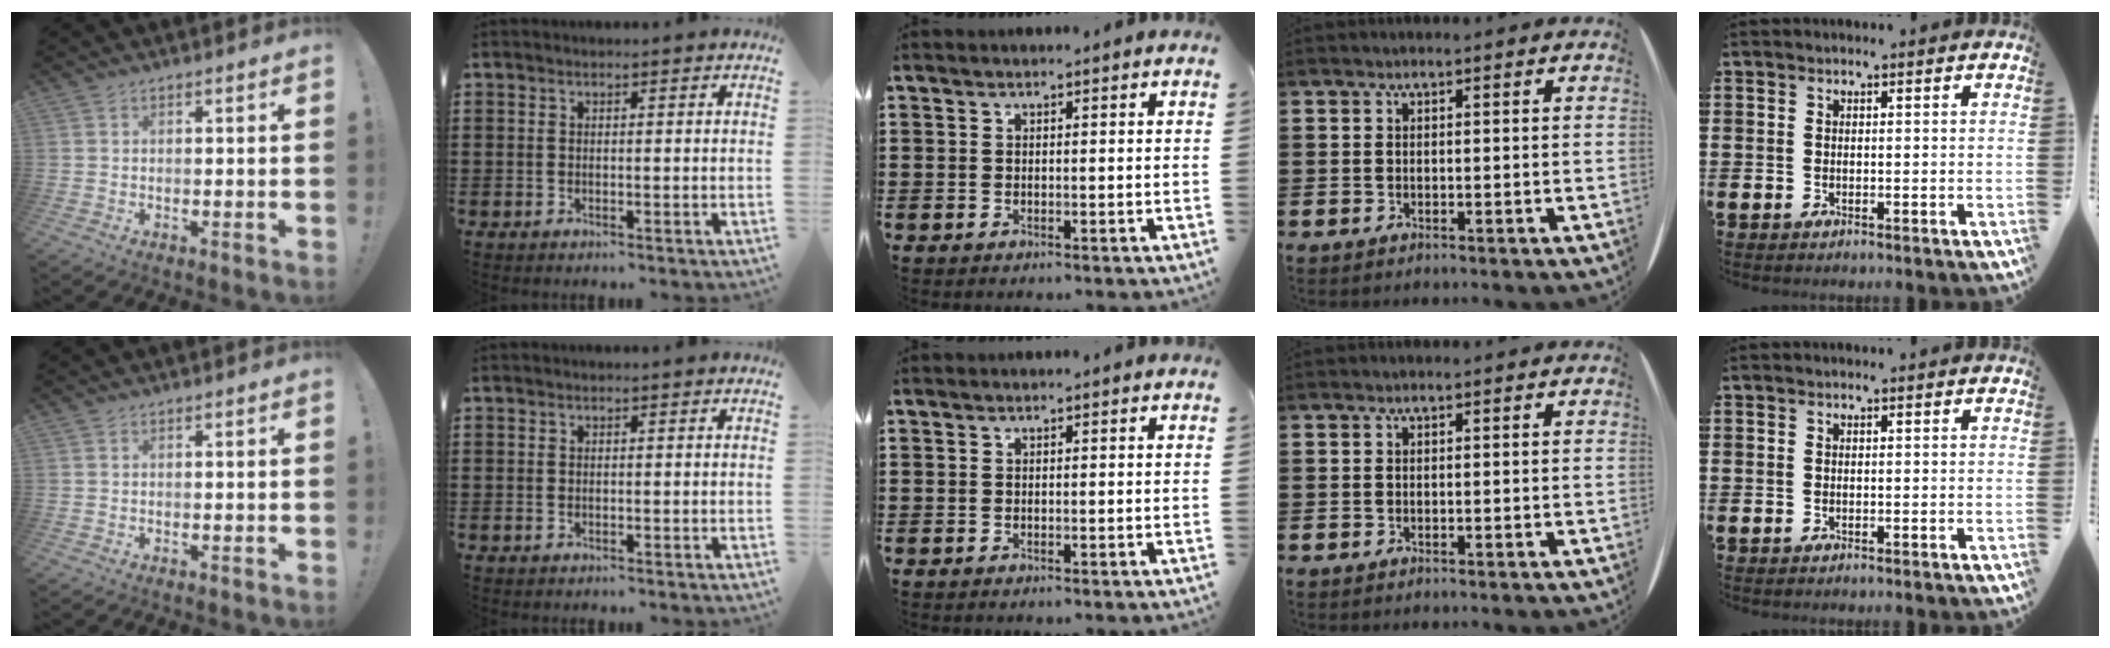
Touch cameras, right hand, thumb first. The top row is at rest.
{}